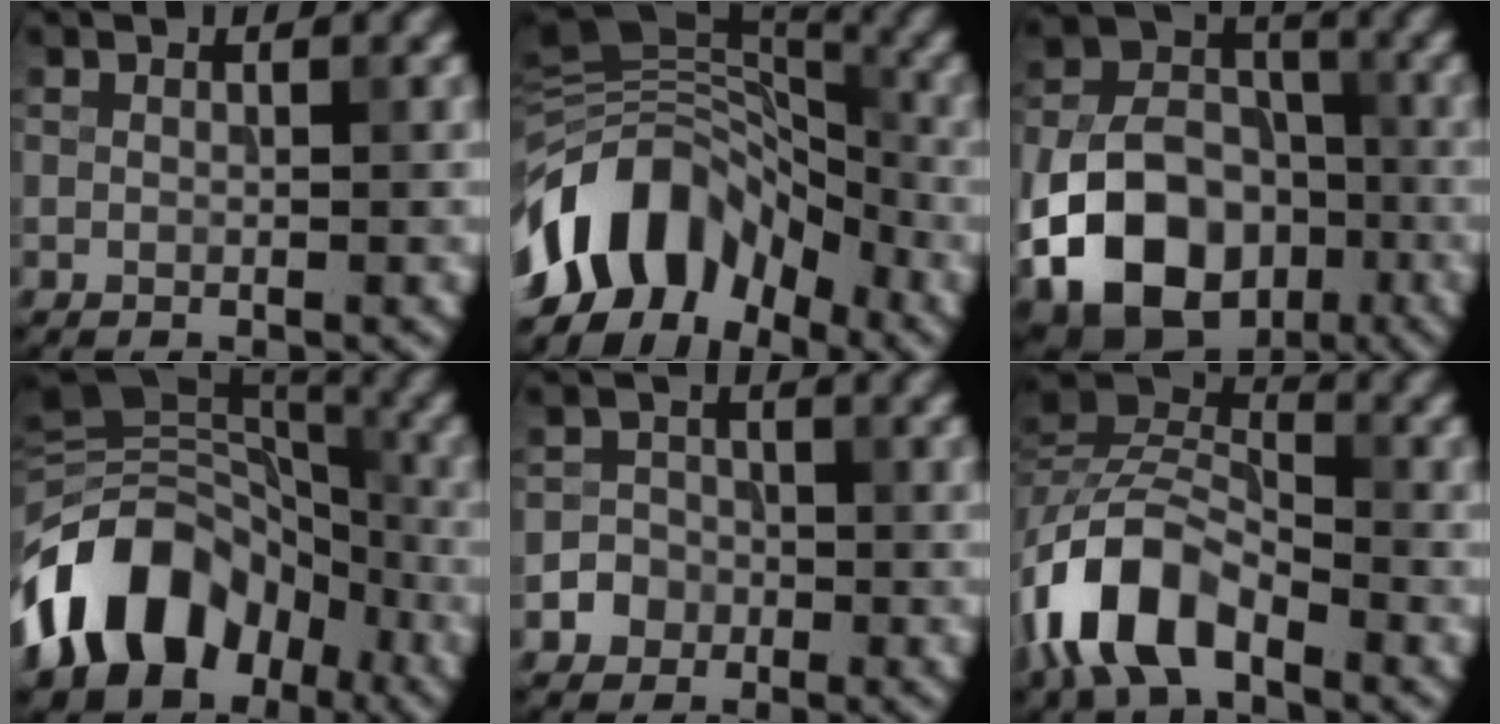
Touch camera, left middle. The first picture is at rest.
{"total": 12.5, "force": [-5.6, 7.9, 7.8], "torque": [-0.144, 0.028, -0.119]}
{"total": 14.7, "force": [-5.8, 11.0, 7.9], "torque": [-0.151, -0.028, -0.113]}
{"total": 13.6, "force": [-6.4, 9.3, 7.4], "torque": [-0.143, 0.017, -0.129]}
{"total": 2.4, "force": [-1.0, 2.2, 0.3], "torque": [0.015, 0.003, -0.023]}
{"total": 8.1, "force": [-4.3, 4.4, 5.3], "torque": [-0.101, 0.008, -0.096]}